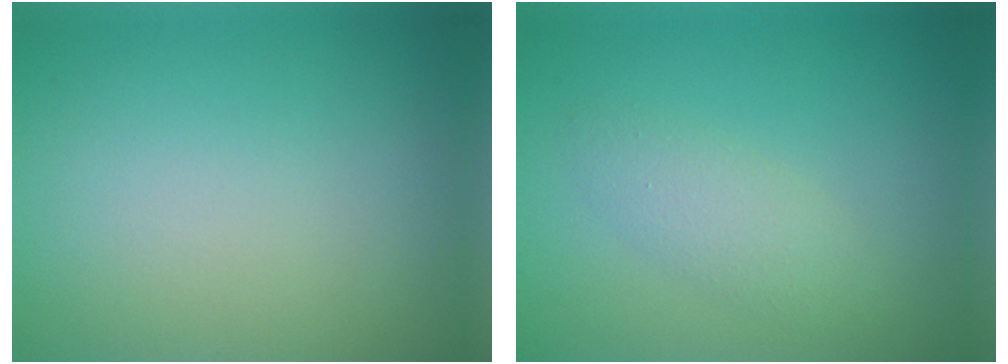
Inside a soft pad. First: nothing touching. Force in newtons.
{"total": 2.2, "press": 2.2, "slide": 0.2}